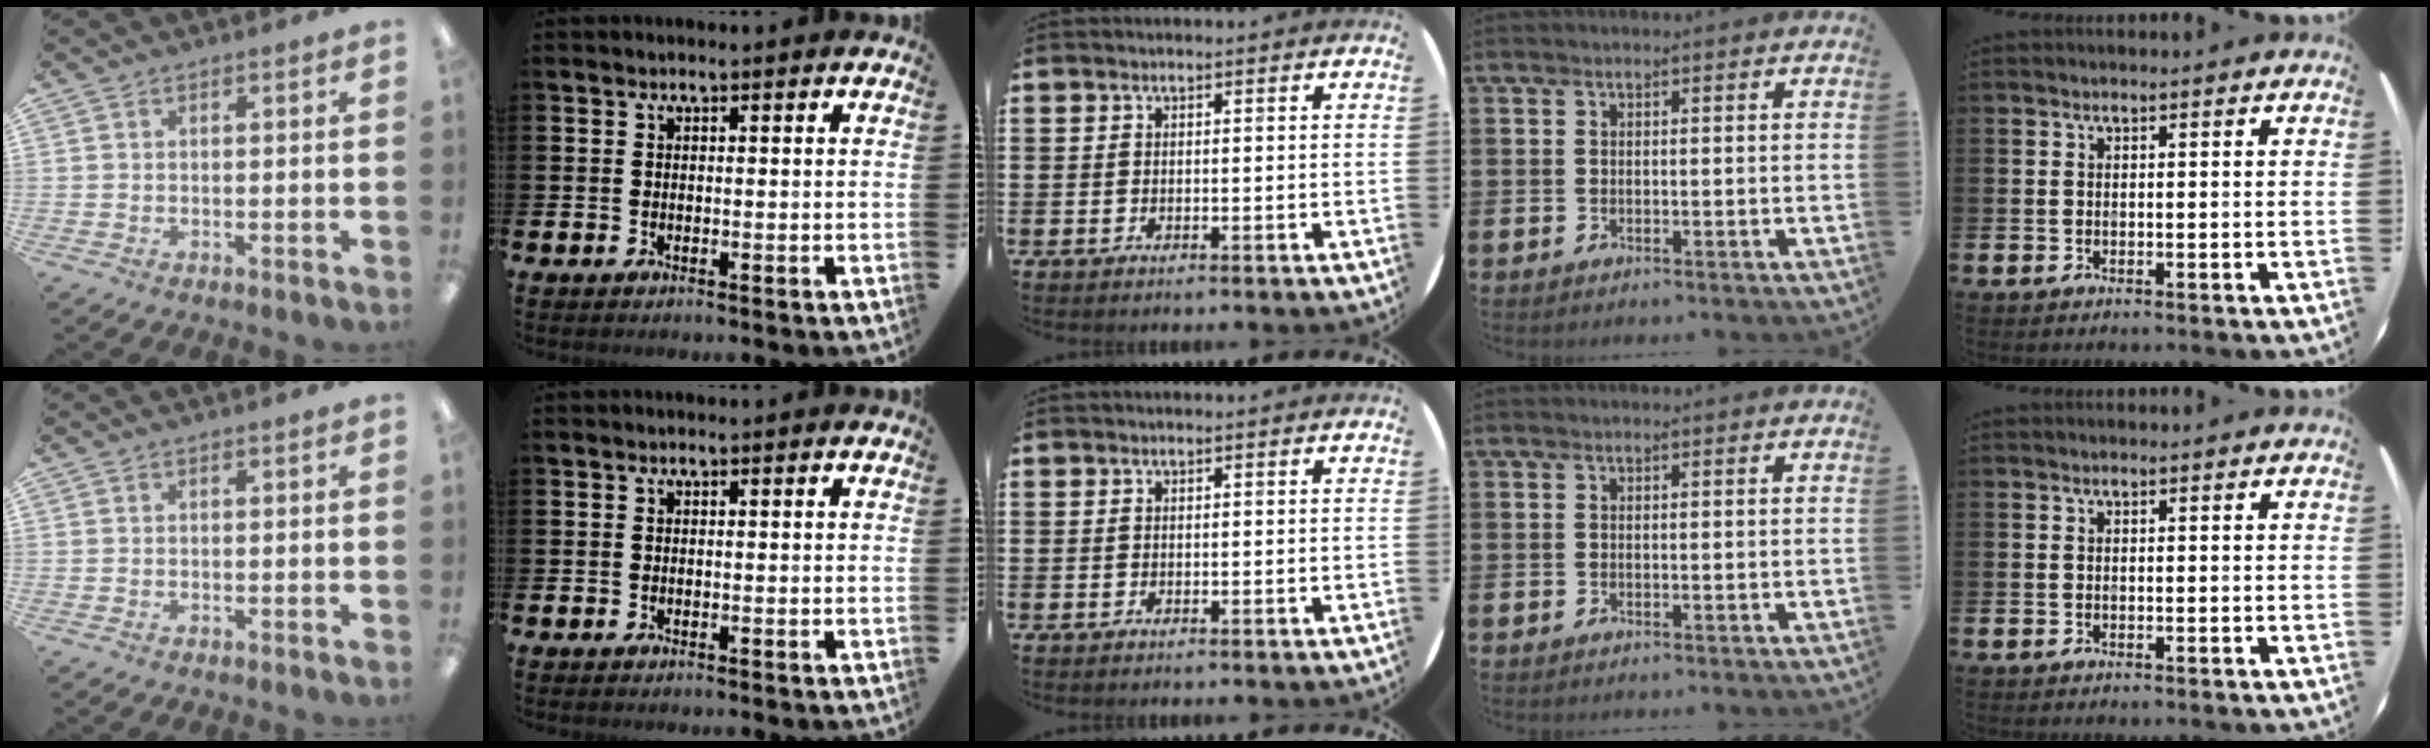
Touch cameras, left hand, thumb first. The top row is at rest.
{}